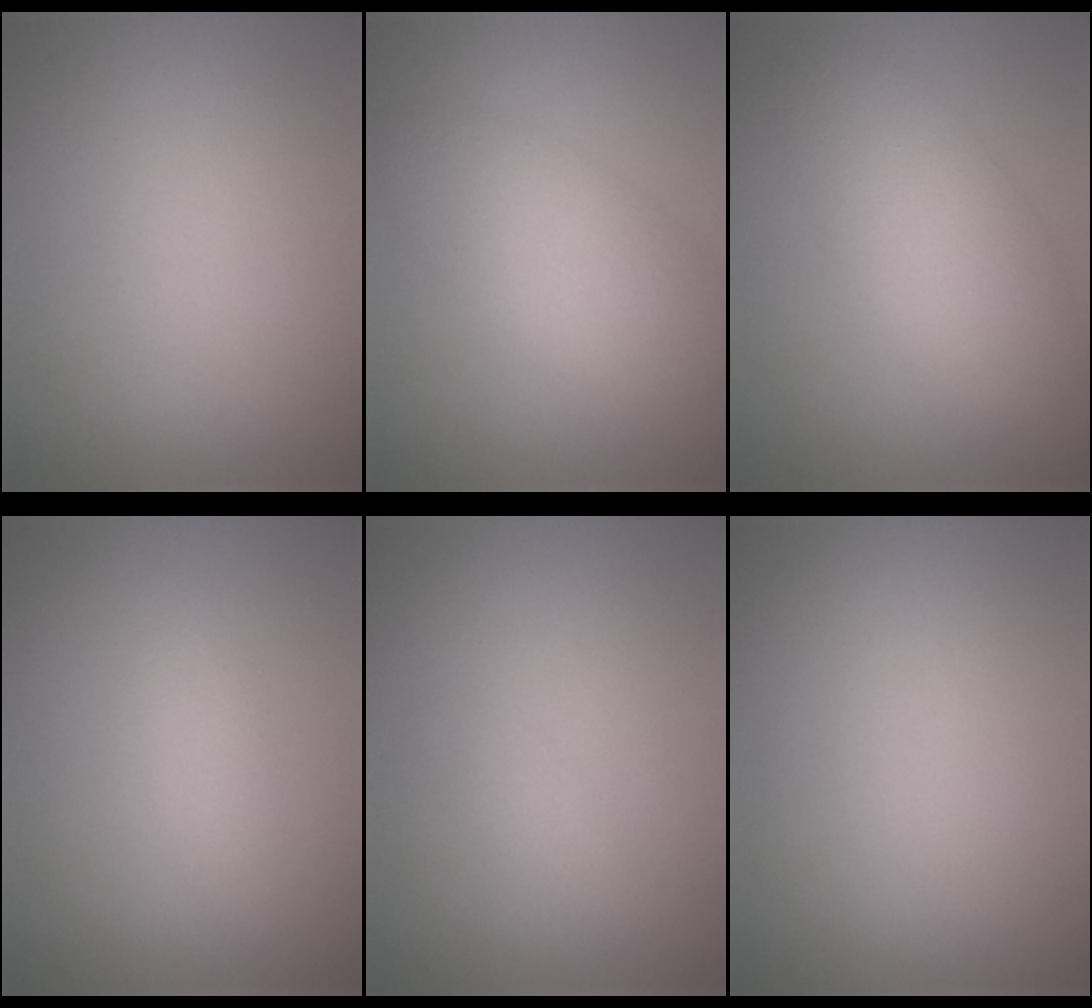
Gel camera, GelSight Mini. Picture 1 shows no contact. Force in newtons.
{"total": 4.5, "press": 4.5, "slide": 0.1}
{"total": 4.9, "press": 4.9, "slide": 0.0}
{"total": 1.4, "press": 1.4, "slide": 0.1}
{"total": 0.8, "press": 0.8, "slide": 0.0}
{"total": 0.0}